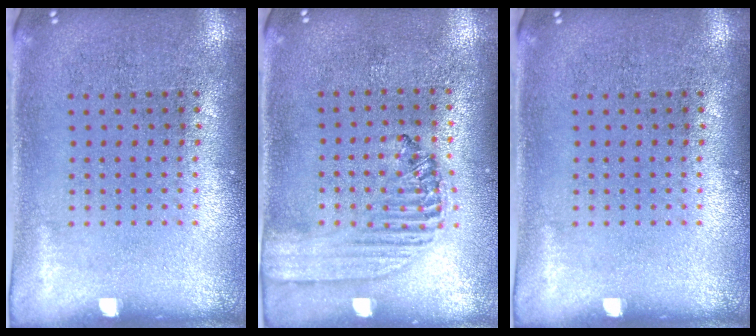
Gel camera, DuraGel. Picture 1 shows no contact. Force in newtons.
{"total": 1.4, "press": 1.3, "slide": 0.5}
{"total": 0.0}